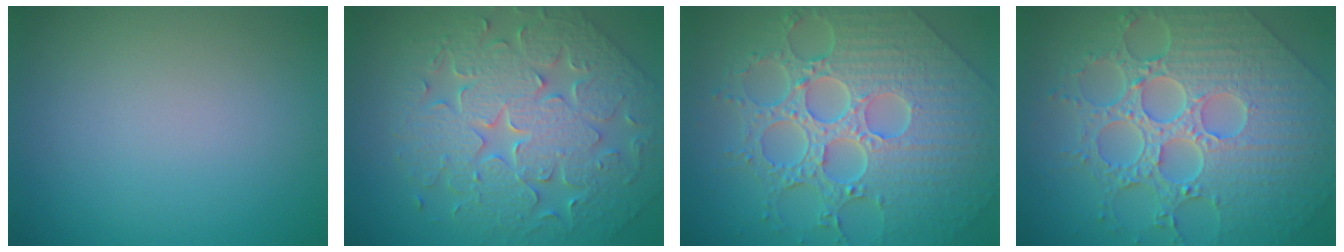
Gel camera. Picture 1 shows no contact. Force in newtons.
{"total": 7.8, "press": 6.7, "slide": 4.0}
{"total": 9.8, "press": 7.2, "slide": 6.7}
{"total": 9.8, "press": 7.2, "slide": 6.7}